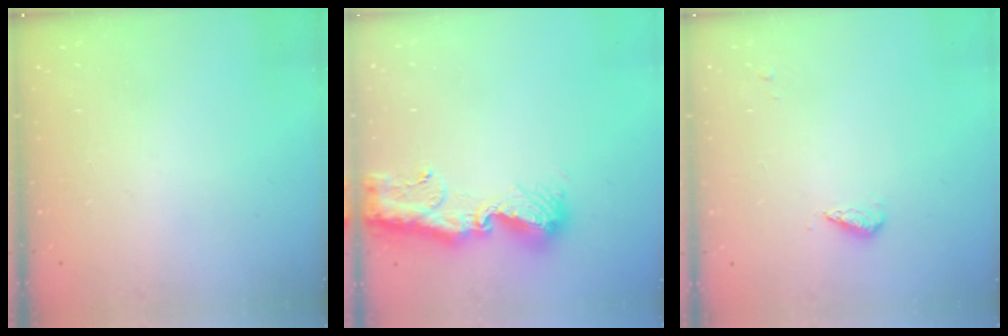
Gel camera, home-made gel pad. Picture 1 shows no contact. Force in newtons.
{"total": 12.2, "press": 12.1, "slide": 0.8}
{"total": 3.6, "press": 3.5, "slide": 1.1}